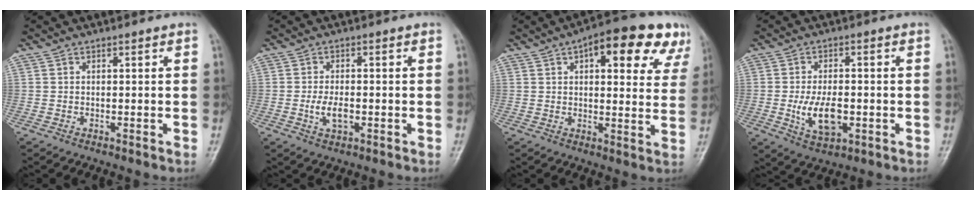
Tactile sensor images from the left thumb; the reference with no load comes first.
{"total": 4.2, "force": [-1.0, 2.2, 3.5], "torque": [-0.066, 0.002, -0.020]}
{"total": 17.8, "force": [8.9, 7.3, 13.5], "torque": [-0.139, -0.007, 0.106]}
{"total": 8.4, "force": [-1.7, 4.5, 6.8], "torque": [-0.117, 0.001, -0.022]}